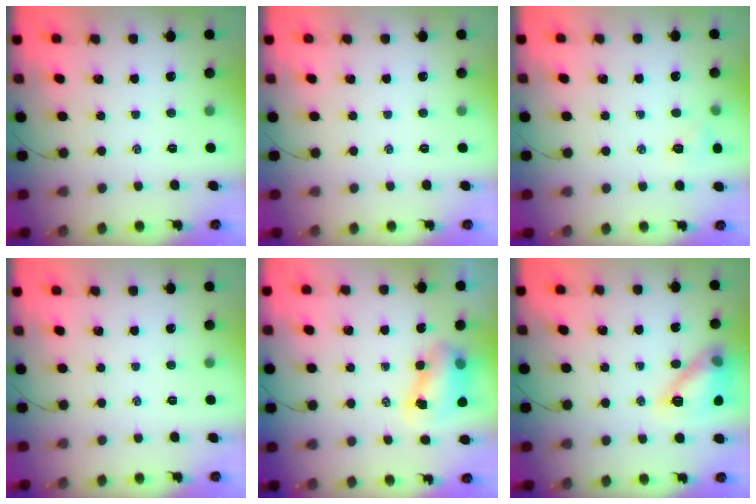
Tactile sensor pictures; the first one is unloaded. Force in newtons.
{"total": 0.0}
{"total": 6.1, "press": 6.1, "slide": 1.1}
{"total": 0.0}
{"total": 8.6, "press": 8.5, "slide": 1.7}
{"total": 14.2, "press": 14.1, "slide": 1.3}